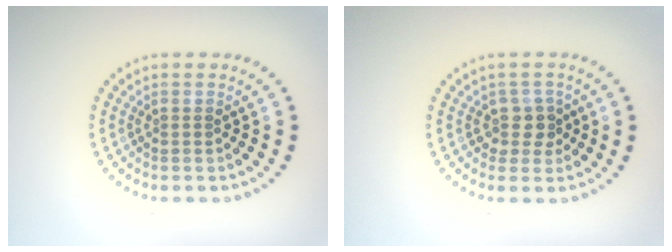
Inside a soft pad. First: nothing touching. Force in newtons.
{"total": 2.2, "press": 1.7, "slide": 1.3}